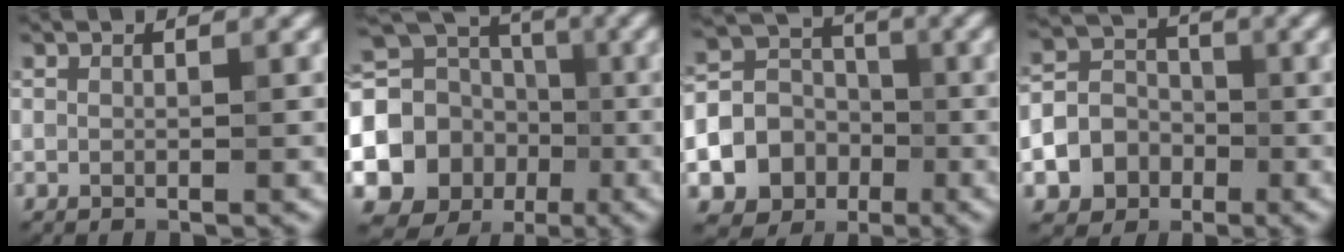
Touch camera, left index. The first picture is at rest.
{"total": 14.0, "force": [-2.3, 12.7, 5.5], "torque": [-0.105, -0.012, -0.063]}
{"total": 11.1, "force": [-4.2, 9.9, 3.1], "torque": [-0.066, -0.029, -0.087]}
{"total": 6.8, "force": [-2.6, 5.9, 2.0], "torque": [-0.022, -0.006, -0.061]}